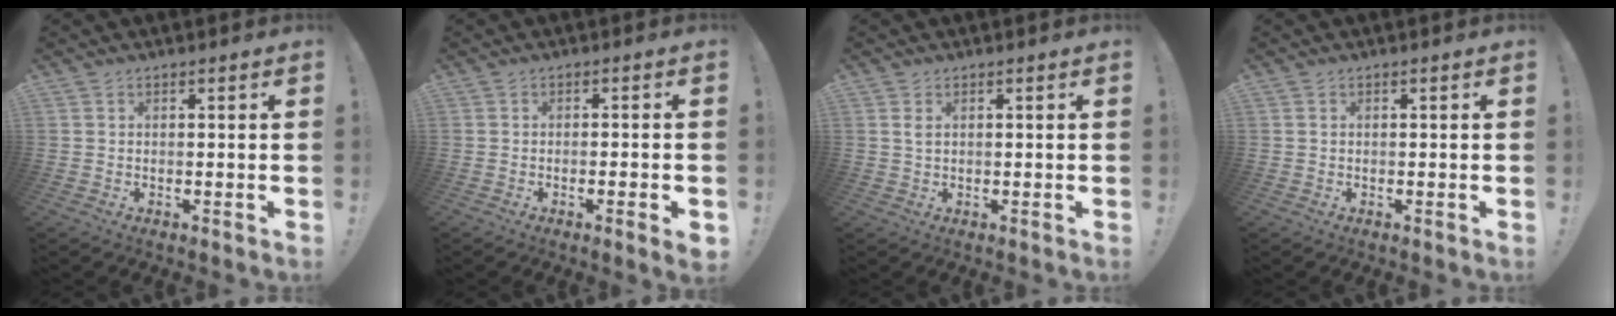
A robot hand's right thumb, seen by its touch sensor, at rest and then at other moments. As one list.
[{"total": 3.4, "force": [-1.4, -0.1, 3.1], "torque": [-0.050, 0.000, -0.020]}, {"total": 1.5, "force": [0.5, 0.5, 1.3], "torque": [-0.023, 0.000, 0.006]}, {"total": 0.0}]